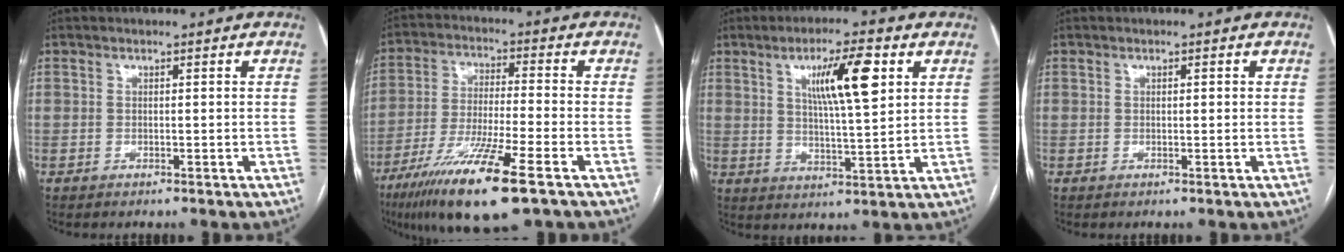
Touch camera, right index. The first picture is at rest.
{"total": 15.3, "force": [-8.7, 0.7, 12.6], "torque": [-0.249, -0.040, -0.156]}
{"total": 10.0, "force": [3.9, 1.2, 9.2], "torque": [-0.154, 0.005, 0.064]}
{"total": 0.7, "force": [0.2, 0.2, 0.7], "torque": [-0.013, 0.001, 0.002]}